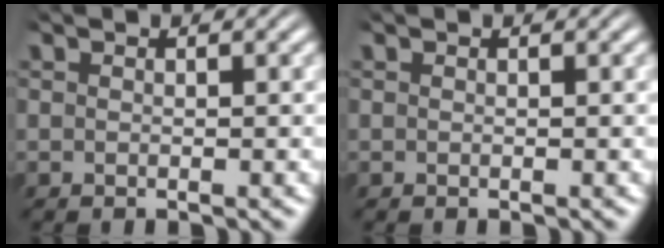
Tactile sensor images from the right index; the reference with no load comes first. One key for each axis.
{"total": 0.0}